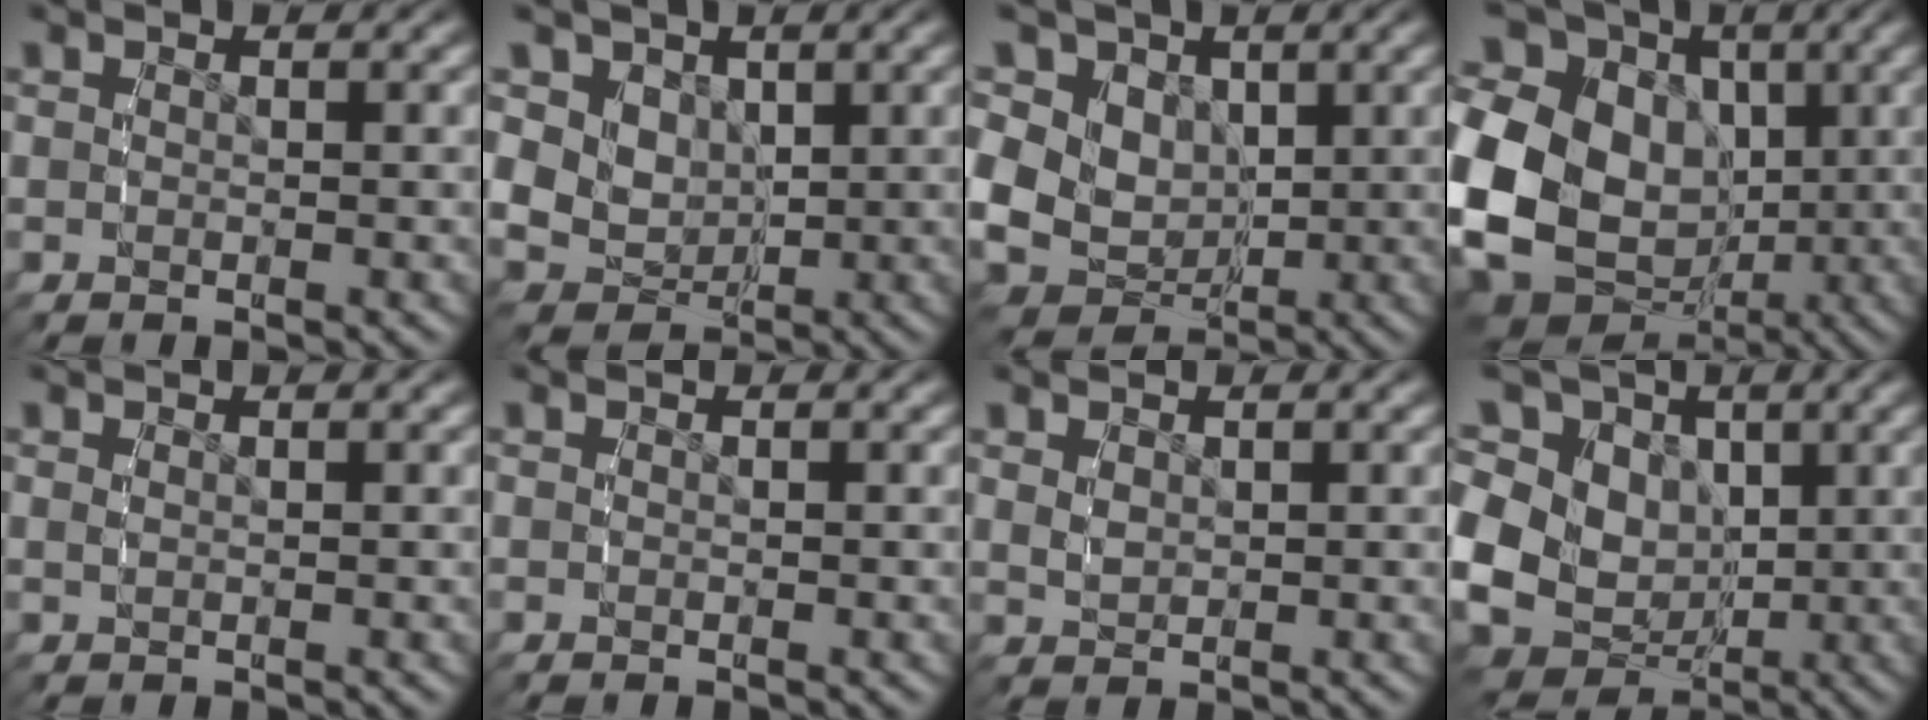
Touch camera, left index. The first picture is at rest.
{"total": 10.5, "force": [0.7, 9.4, 4.6], "torque": [-0.139, -0.045, 0.022]}
{"total": 15.2, "force": [0.8, 13.5, 7.0], "torque": [-0.179, -0.041, 0.012]}
{"total": 20.3, "force": [0.4, 17.0, 11.0], "torque": [-0.243, -0.050, 0.008]}
{"total": 0.0}
{"total": 0.0}
{"total": 1.0, "force": [0.7, 0.6, 0.5], "torque": [-0.016, -0.012, 0.026]}
{"total": 17.3, "force": [0.3, 14.7, 9.2], "torque": [-0.196, -0.040, 0.003]}